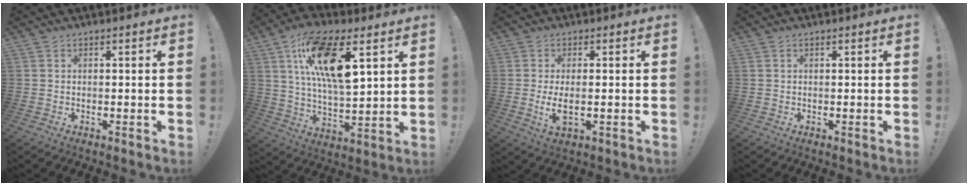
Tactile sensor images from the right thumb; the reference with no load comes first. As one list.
[{"total": 17.5, "force": [7.7, 6.5, 14.3], "torque": [-0.255, -0.020, 0.127]}, {"total": 5.4, "force": [-0.8, 1.8, 5.1], "torque": [-0.093, -0.014, -0.013]}, {"total": 0.0}]